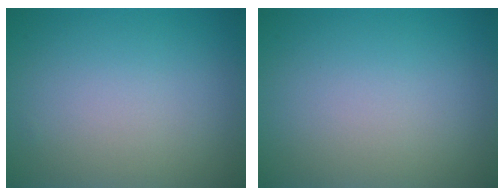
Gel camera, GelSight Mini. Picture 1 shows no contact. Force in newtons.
{"total": 0.0}